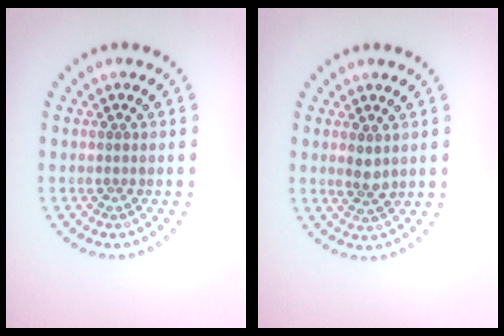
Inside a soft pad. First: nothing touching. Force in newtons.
{"total": 1.7, "press": 1.7, "slide": 0.4}